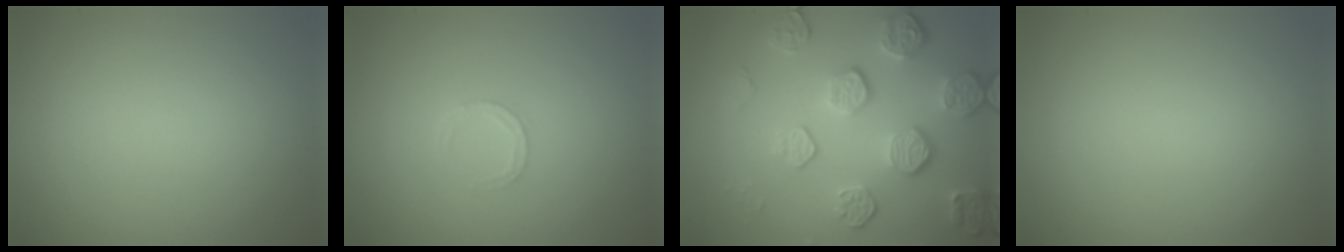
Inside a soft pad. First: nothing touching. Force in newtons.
{"total": 1.3, "press": 1.3, "slide": 0.2}
{"total": 5.4, "press": 4.1, "slide": 3.6}
{"total": 0.0}